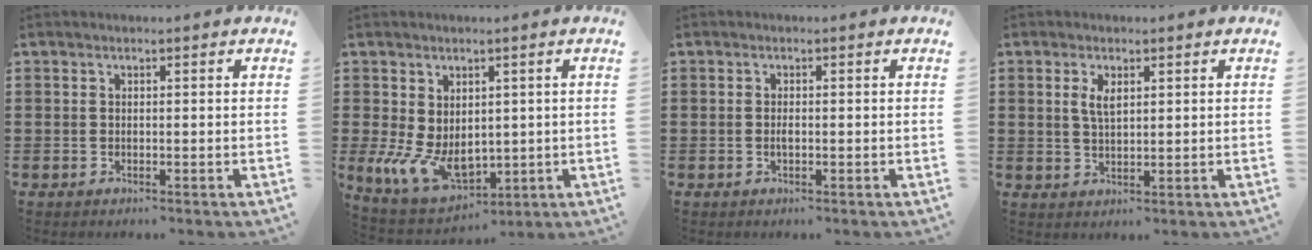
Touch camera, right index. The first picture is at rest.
{"total": 8.0, "force": [-0.4, 5.6, 5.7], "torque": [-0.134, 0.000, 0.000]}
{"total": 1.1, "force": [-0.2, 0.4, 1.1], "torque": [-0.021, -0.001, -0.004]}
{"total": 3.0, "force": [1.1, 1.2, 2.5], "torque": [-0.054, 0.005, 0.019]}